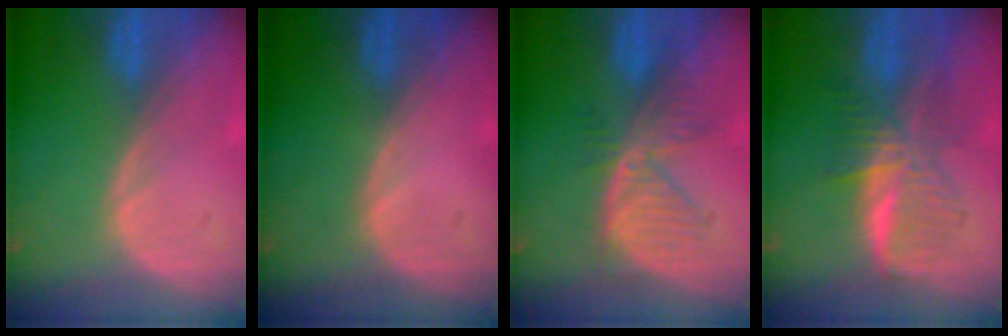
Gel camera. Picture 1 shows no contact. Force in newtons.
{"total": 0.0}
{"total": 6.5, "press": 6.2, "slide": 2.1}
{"total": 6.7, "press": 6.7, "slide": 0.2}